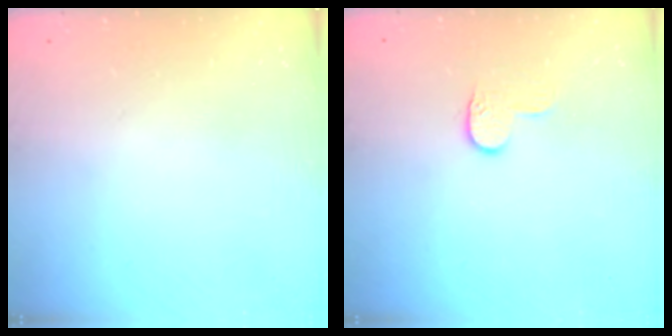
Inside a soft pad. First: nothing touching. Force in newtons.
{"total": 4.6, "press": 4.6, "slide": 0.3}